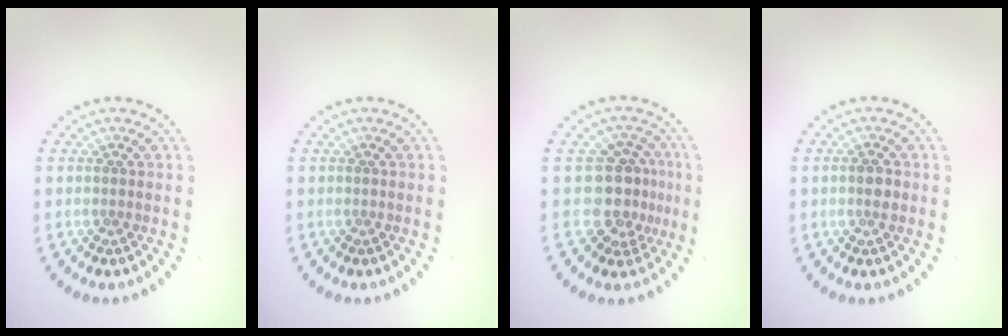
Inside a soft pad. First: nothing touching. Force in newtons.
{"total": 0.0}
{"total": 3.7, "press": 3.1, "slide": 2.0}
{"total": 1.4, "press": 1.3, "slide": 0.3}